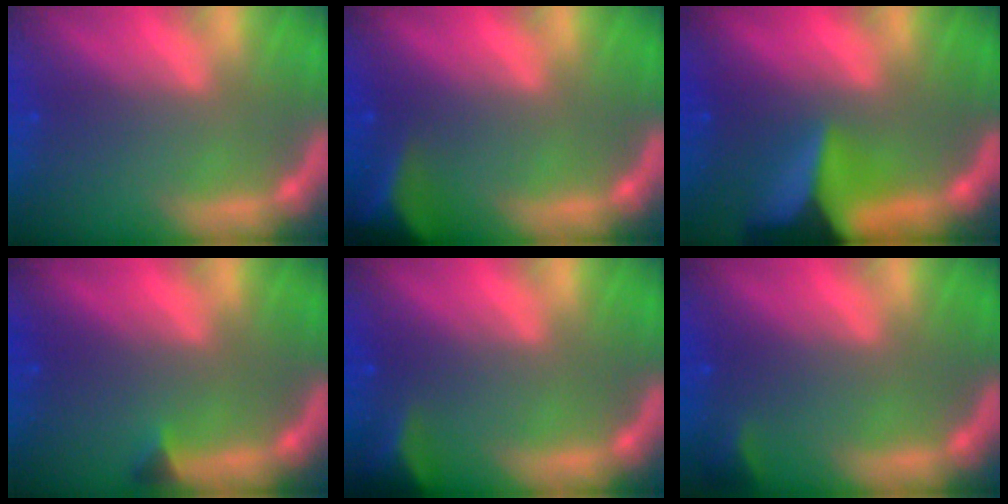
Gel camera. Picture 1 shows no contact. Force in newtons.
{"total": 6.5}
{"total": 10.0}
{"total": 0.9}
{"total": 3.5}
{"total": 1.4}